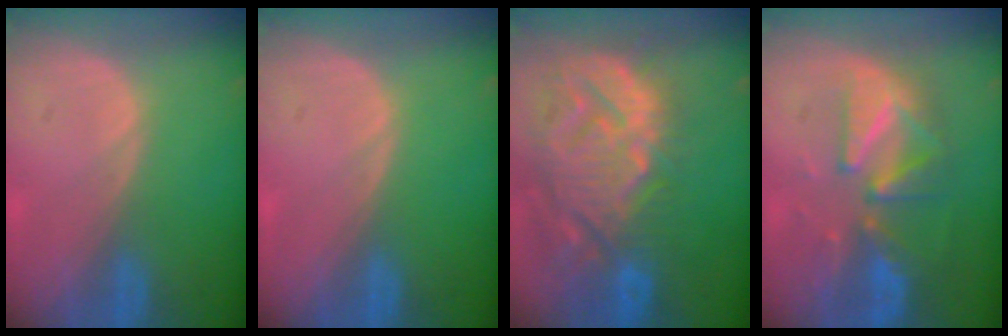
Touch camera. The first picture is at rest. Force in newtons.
{"total": 0.0}
{"total": 14.4, "press": 12.4, "slide": 7.4}
{"total": 9.7, "press": 8.6, "slide": 4.4}